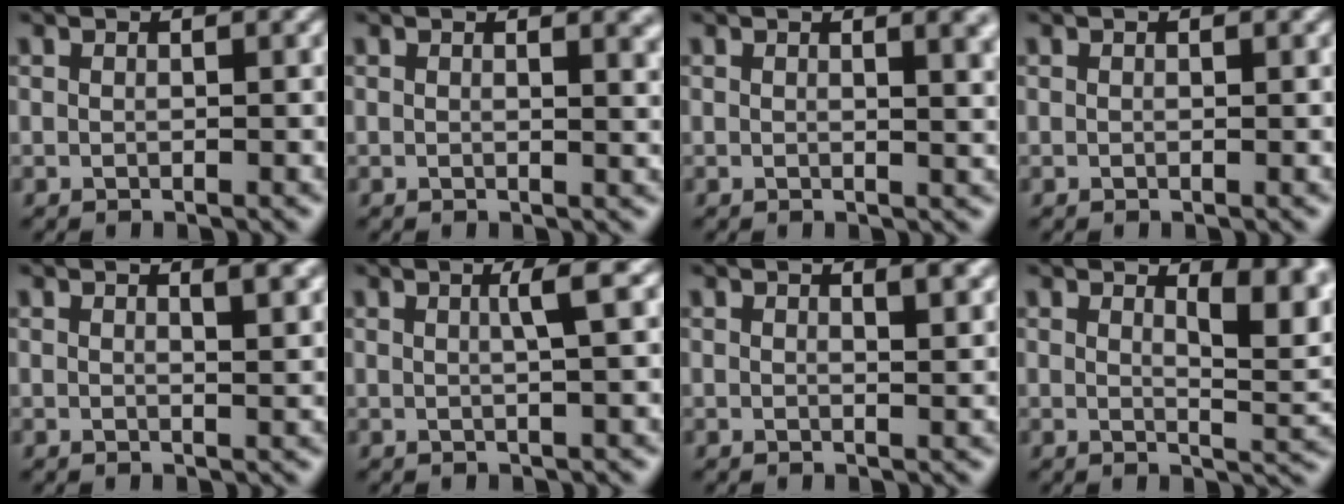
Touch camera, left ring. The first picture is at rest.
{"total": 2.2, "force": [1.1, 0.9, 1.7], "torque": [-0.011, 0.001, 0.015]}
{"total": 3.0, "force": [1.3, 1.2, 2.5], "torque": [-0.015, 0.005, 0.015]}
{"total": 0.0}
{"total": 2.5, "force": [1.4, 0.9, 1.9], "torque": [-0.012, 0.003, 0.019]}
{"total": 2.1, "force": [0.5, 0.3, 2.0], "torque": [-0.032, 0.004, 0.004]}
{"total": 2.1, "force": [1.2, 0.7, 1.6], "torque": [-0.012, 0.001, 0.018]}
{"total": 5.0, "force": [2.2, 1.8, 4.2], "torque": [-0.043, -0.004, 0.034]}